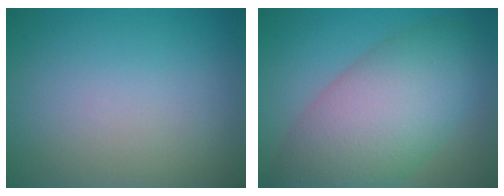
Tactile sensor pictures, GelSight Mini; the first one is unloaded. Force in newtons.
{"total": 9.8, "press": 9.8, "slide": 0.4}